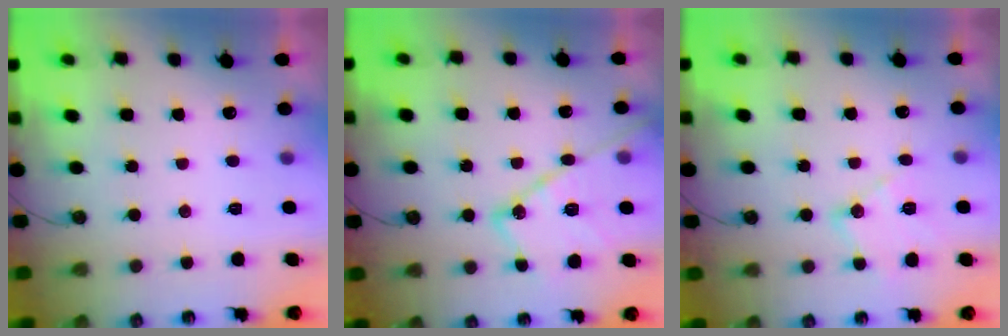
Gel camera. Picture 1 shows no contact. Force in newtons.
{"total": 17.4, "press": 17.4, "slide": 1.3}
{"total": 12.6, "press": 12.6, "slide": 0.7}